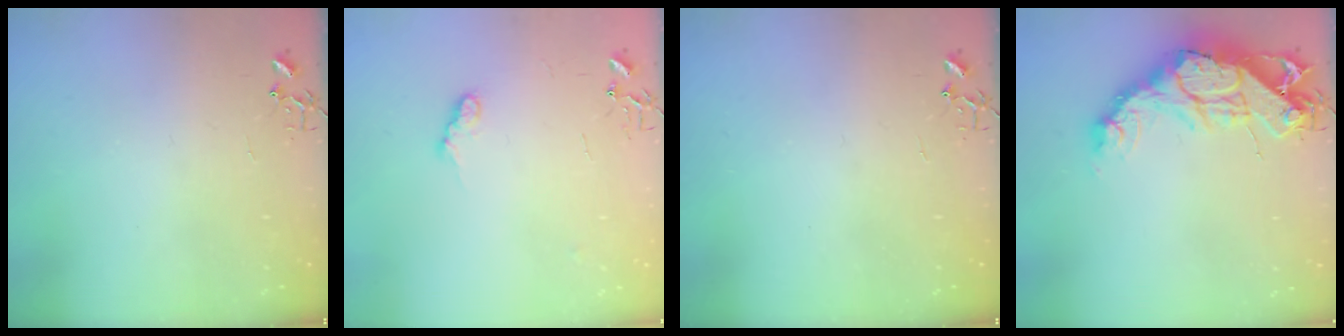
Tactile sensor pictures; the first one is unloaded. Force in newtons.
{"total": 9.0, "press": 8.9, "slide": 0.9}
{"total": 0.0}
{"total": 17.6, "press": 17.5, "slide": 2.1}